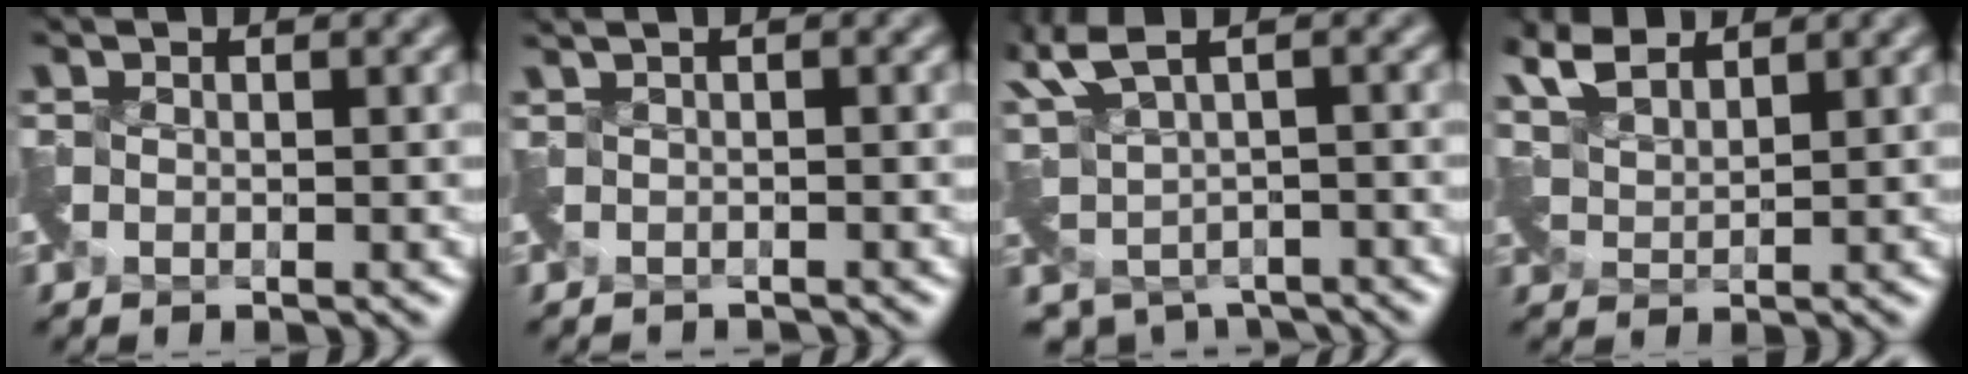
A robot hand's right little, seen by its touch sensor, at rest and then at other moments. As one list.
[{"total": 1.2, "force": [-0.7, 0.4, 0.9], "torque": [-0.018, -0.015, -0.016]}, {"total": 5.0, "force": [0.8, 3.0, 3.9], "torque": [-0.098, -0.033, 0.030]}, {"total": 3.6, "force": [3.4, 0.7, 0.9], "torque": [-0.035, 0.010, 0.074]}]